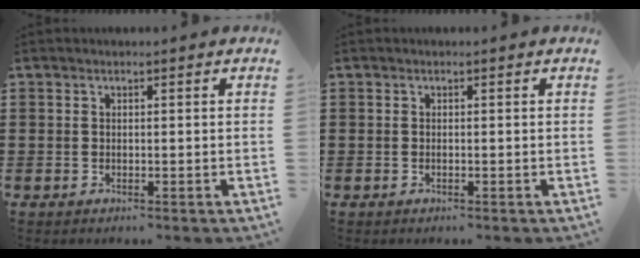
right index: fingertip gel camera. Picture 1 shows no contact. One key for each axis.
{"total": 0.0}